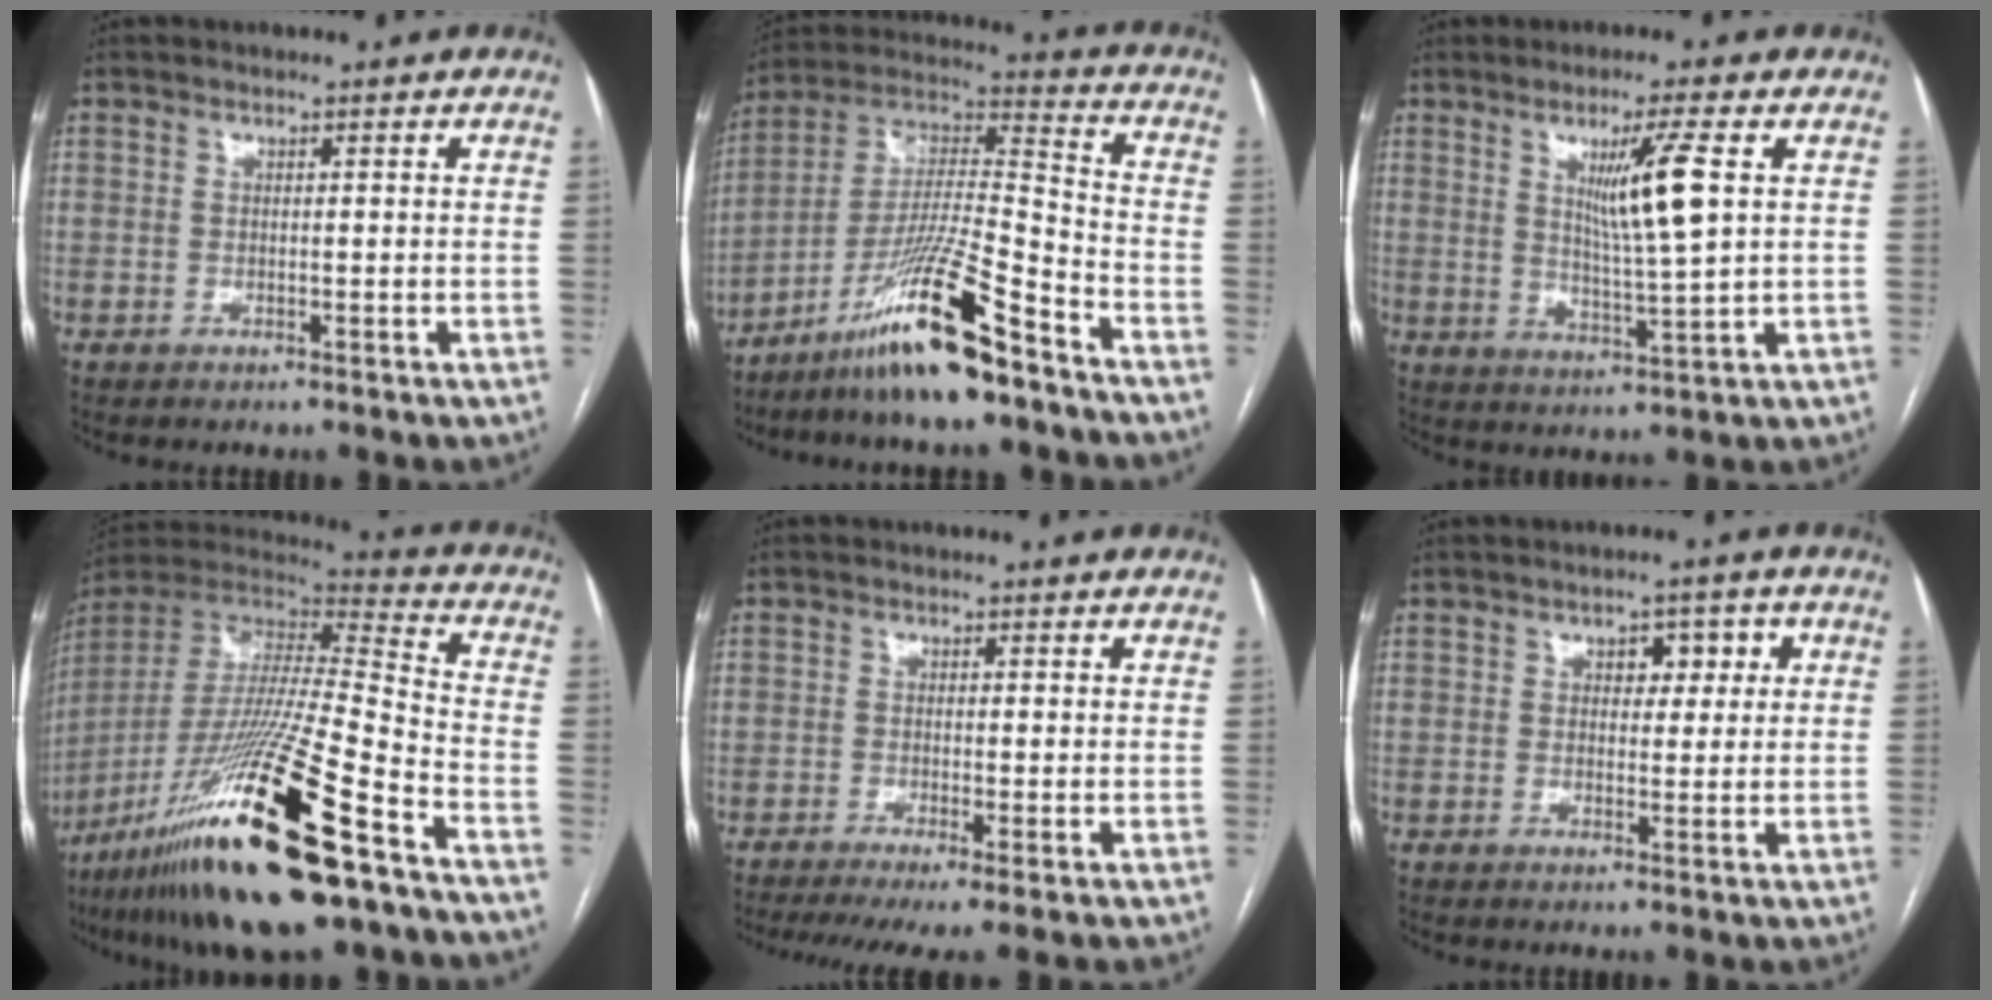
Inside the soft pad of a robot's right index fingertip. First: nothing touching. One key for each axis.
{"total": 16.1, "fx": -11.0, "fy": 0.2, "fz": 11.8, "tx": -0.233, "ty": -0.010, "tz": -0.198}
{"total": 8.2, "fx": 2.5, "fy": -0.6, "fz": 7.7, "tx": -0.136, "ty": -0.013, "tz": 0.047}
{"total": 29.6, "fx": -17.1, "fy": 2.6, "fz": 24.0, "tx": -0.478, "ty": -0.055, "tz": -0.315}
{"total": 5.9, "fx": -4.0, "fy": 0.5, "fz": 4.3, "tx": -0.068, "ty": -0.011, "tz": -0.068}
{"total": 3.9, "fx": 1.3, "fy": 2.3, "fz": 2.8, "tx": -0.030, "ty": 0.013, "tz": 0.018}